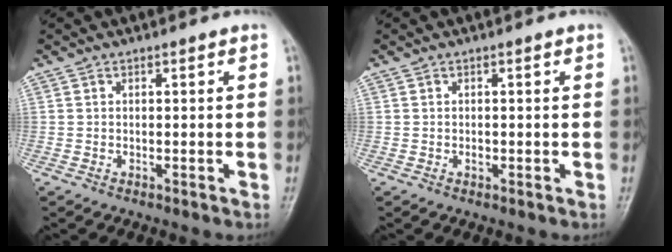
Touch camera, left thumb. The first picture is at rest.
{"total": 0.9, "force": [-0.1, 0.6, 0.6], "torque": [-0.004, 0.001, -0.003]}